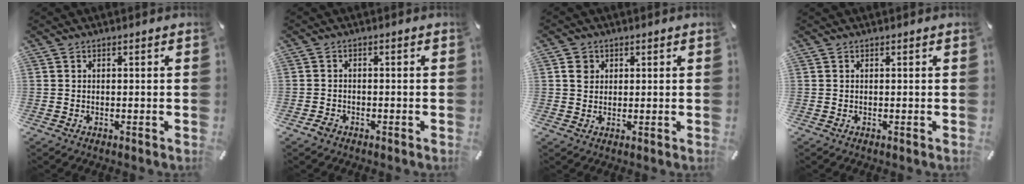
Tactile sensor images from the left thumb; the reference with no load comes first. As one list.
[{"total": 1.8, "force": [-1.3, 1.0, 0.5], "torque": [-0.010, 0.006, -0.028]}, {"total": 2.8, "force": [0.9, 2.6, 0.7], "torque": [-0.004, -0.001, 0.013]}, {"total": 0.0}]